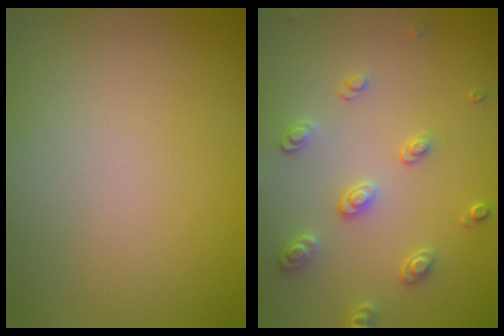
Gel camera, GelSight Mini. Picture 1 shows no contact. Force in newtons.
{"total": 2.7, "press": 2.6, "slide": 0.4}